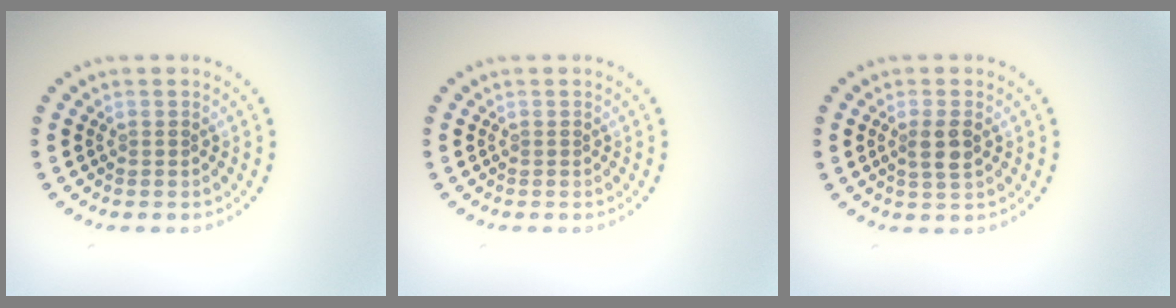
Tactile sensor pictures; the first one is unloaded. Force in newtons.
{"total": 0.0}
{"total": 2.1, "press": 1.9, "slide": 0.8}